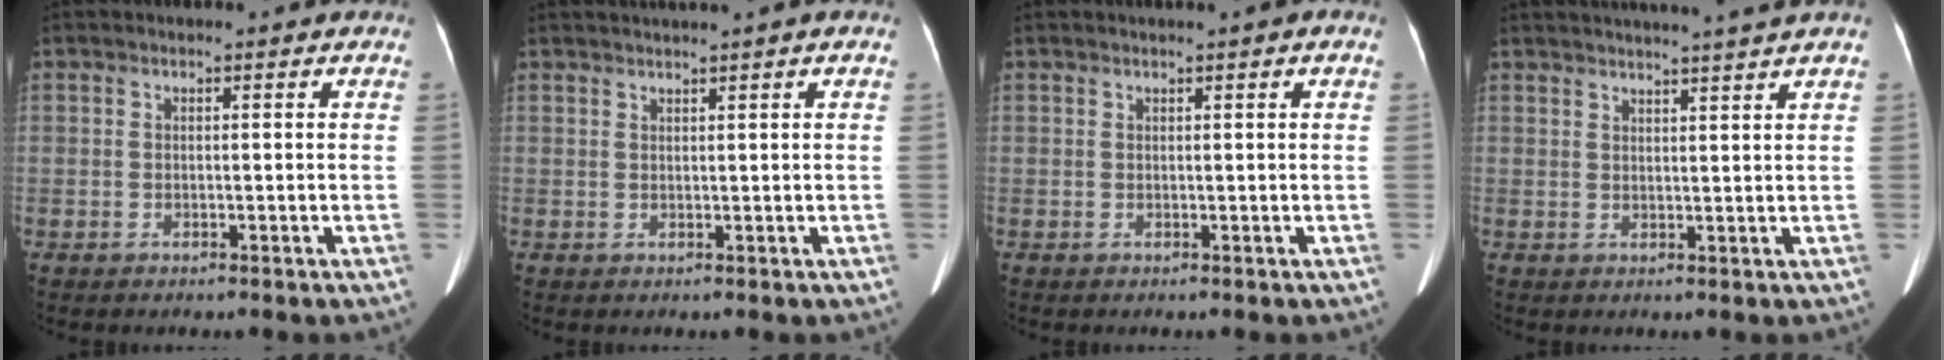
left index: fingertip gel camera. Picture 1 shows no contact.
{"total": 2.7, "force": [2.1, -0.8, 1.5], "torque": [-0.021, 0.019, 0.037]}
{"total": 1.0, "force": [0.5, -0.2, 0.8], "torque": [-0.016, 0.007, 0.007]}
{"total": 9.6, "force": [8.7, -1.7, 3.9], "torque": [-0.052, 0.004, 0.106]}